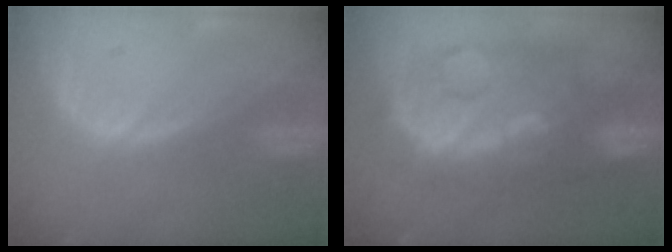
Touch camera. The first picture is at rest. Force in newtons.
{"total": 11.7, "press": 11.6, "slide": 1.1}